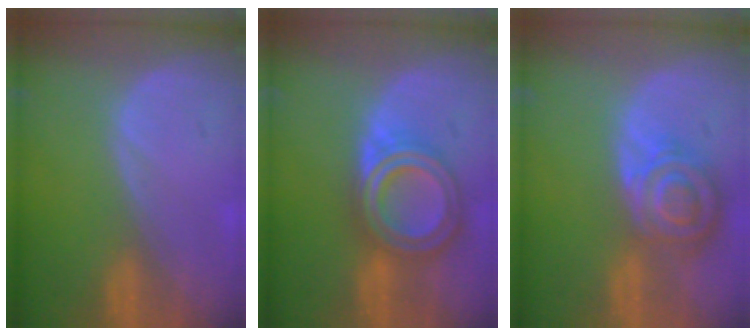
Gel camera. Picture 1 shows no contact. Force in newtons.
{"total": 7.8, "press": 7.8, "slide": 0.5}
{"total": 8.3, "press": 7.2, "slide": 4.1}